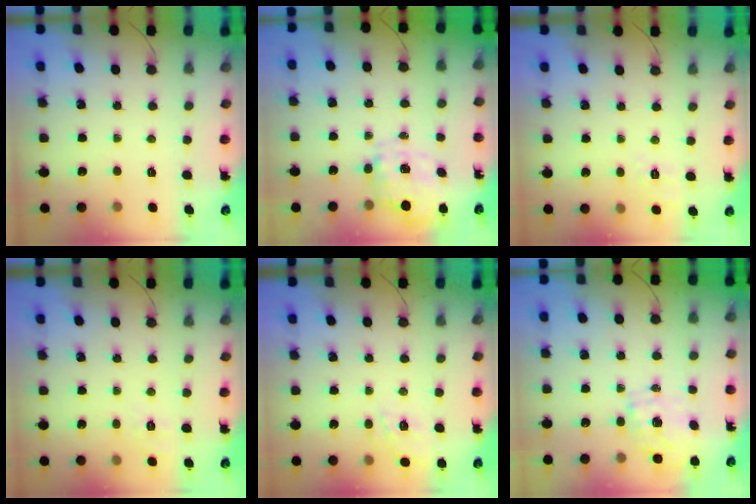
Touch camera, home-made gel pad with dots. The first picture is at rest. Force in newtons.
{"total": 2.5, "press": 2.3, "slide": 1.0}
{"total": 2.0, "press": 0.6, "slide": 1.9}
{"total": 1.9, "press": 0.3, "slide": 1.9}
{"total": 9.6, "press": 9.5, "slide": 1.5}
{"total": 0.9, "press": 0.7, "slide": 0.6}